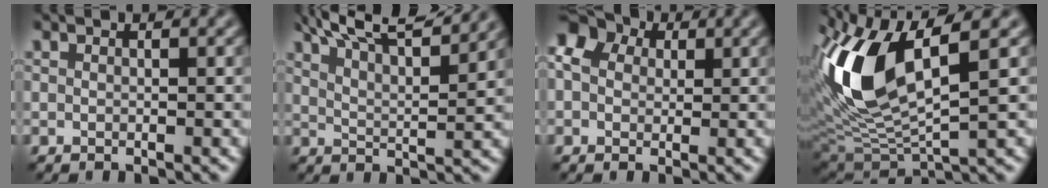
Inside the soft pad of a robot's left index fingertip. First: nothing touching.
{"total": 12.2, "force": [9.5, 3.3, 6.8], "torque": [-0.092, 0.028, 0.103]}
{"total": 6.2, "force": [1.9, 4.9, 3.2], "torque": [-0.060, 0.029, -0.004]}
{"total": 11.1, "force": [3.5, 4.5, 9.6], "torque": [-0.213, 0.000, 0.067]}